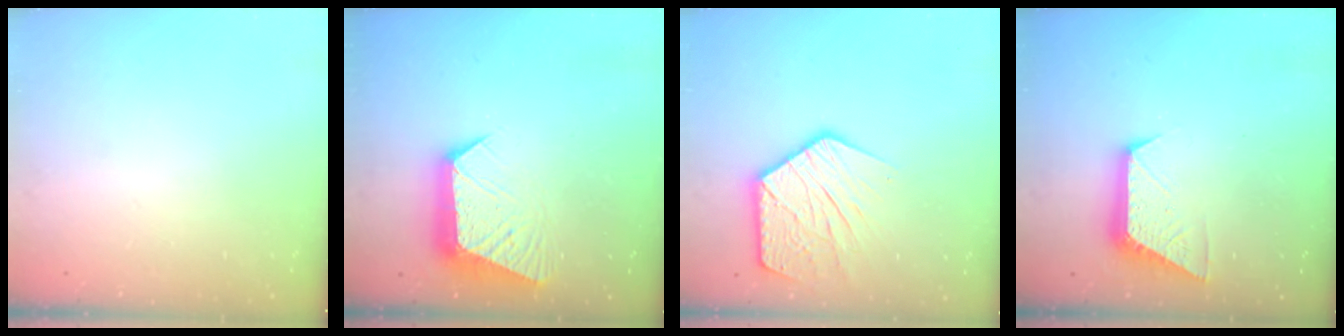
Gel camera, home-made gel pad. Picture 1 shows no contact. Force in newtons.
{"total": 11.8, "press": 11.7, "slide": 1.1}
{"total": 15.2, "press": 15.2, "slide": 1.1}
{"total": 9.6, "press": 9.6, "slide": 0.5}